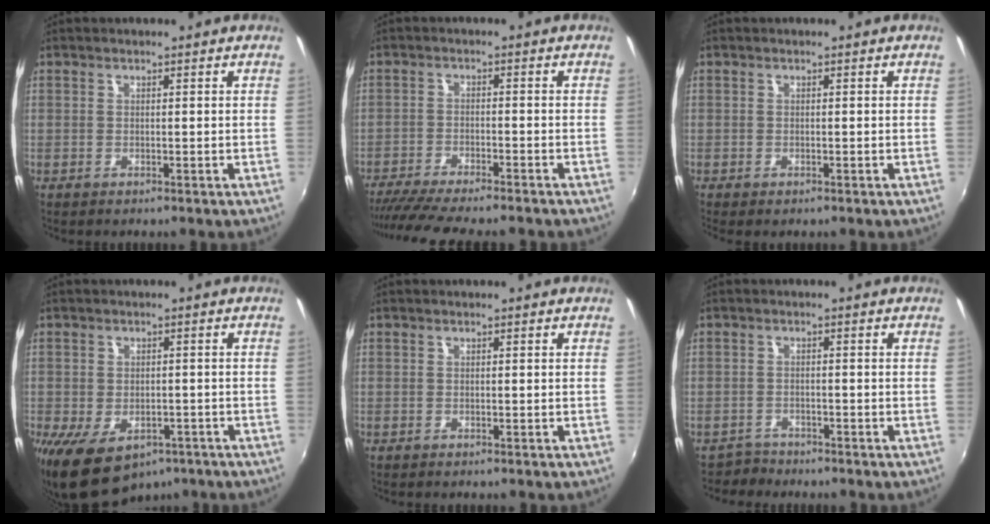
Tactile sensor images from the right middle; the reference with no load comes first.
{"total": 11.9, "force": [-10.5, 0.9, 5.6], "torque": [-0.122, -0.032, -0.167]}
{"total": 0.6, "force": [-0.5, 0.2, 0.3], "torque": [-0.008, -0.003, -0.009]}
{"total": 11.6, "force": [-6.4, 7.0, 6.6], "torque": [-0.138, -0.036, -0.090]}
{"total": 0.0}
{"total": 1.7, "force": [-1.6, 0.4, -0.5], "torque": [0.005, 0.003, -0.029]}